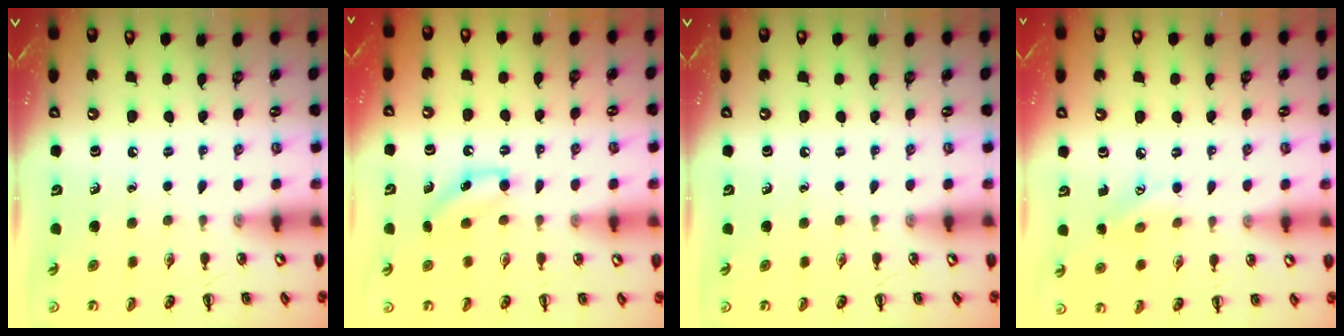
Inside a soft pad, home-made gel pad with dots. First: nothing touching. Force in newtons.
{"total": 6.5, "press": 6.3, "slide": 1.8}
{"total": 0.0}
{"total": 5.5, "press": 5.4, "slide": 1.2}